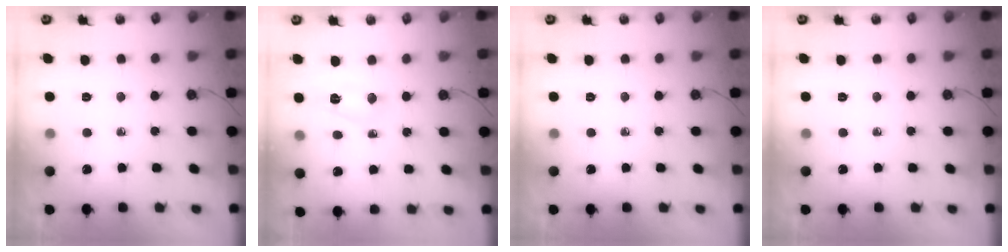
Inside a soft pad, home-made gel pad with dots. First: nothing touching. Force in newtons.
{"total": 3.9, "press": 3.9, "slide": 0.4}
{"total": 0.0}
{"total": 0.0}